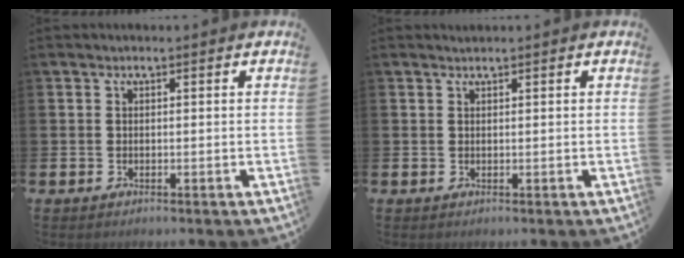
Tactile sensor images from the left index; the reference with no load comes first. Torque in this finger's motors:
{"motor_torque": [0.02, 0.10, -0.02, 0.01]}